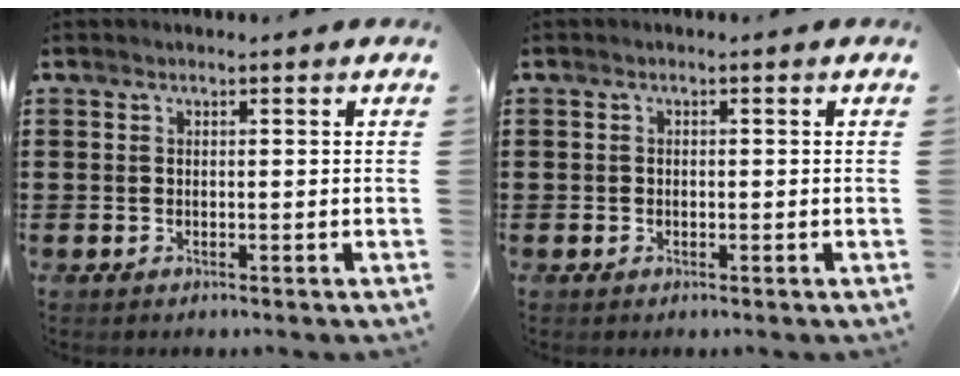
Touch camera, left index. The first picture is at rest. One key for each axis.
{"total": 0.7, "fx": -0.3, "fy": 0.6, "fz": 0.3, "tx": -0.008, "ty": 0.001, "tz": -0.005}